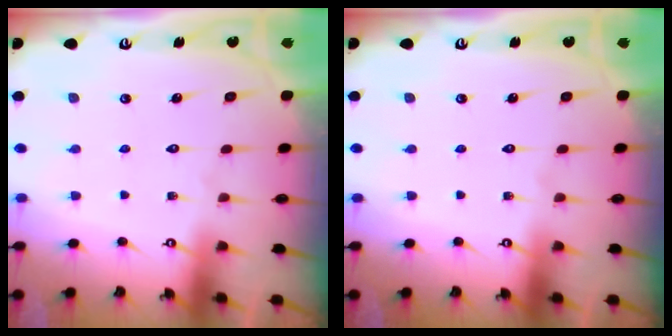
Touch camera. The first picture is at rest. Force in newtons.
{"total": 0.0}